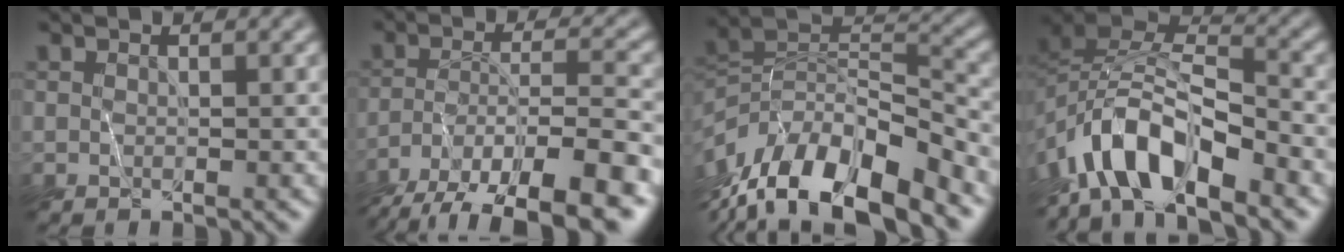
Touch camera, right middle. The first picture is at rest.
{"total": 10.1, "force": [-7.7, 2.5, 6.0], "torque": [-0.099, -0.001, -0.127]}
{"total": 12.9, "force": [-9.0, 4.5, 8.2], "torque": [-0.166, 0.007, -0.157]}
{"total": 8.2, "force": [-5.8, 2.6, 5.2], "torque": [-0.084, 0.010, -0.120]}